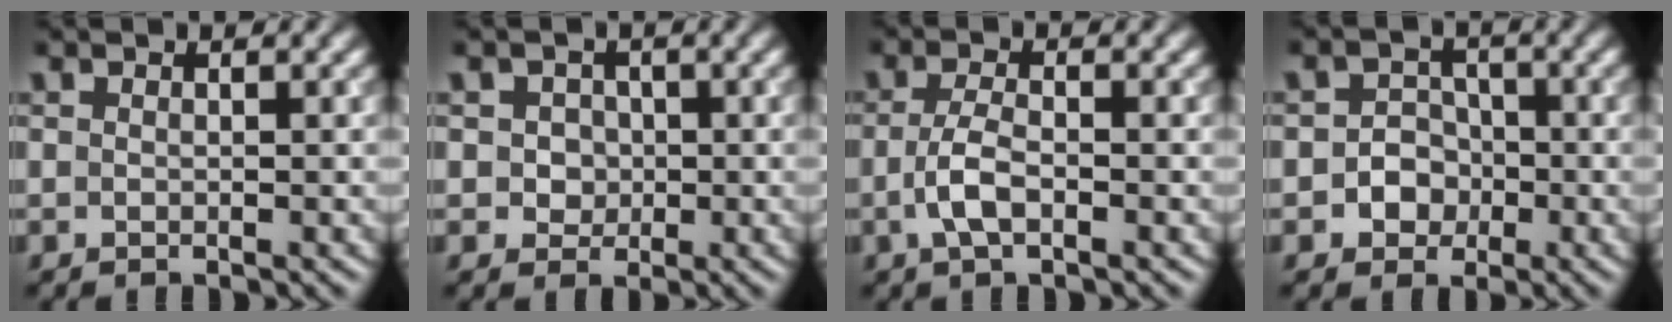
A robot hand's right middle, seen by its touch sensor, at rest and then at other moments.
{"total": 2.0, "force": [0.2, 1.8, 0.8], "torque": [0.001, 0.005, 0.002]}
{"total": 2.6, "force": [-0.9, 0.9, 2.3], "torque": [-0.051, 0.000, -0.022]}
{"total": 3.0, "force": [-0.8, 2.7, 0.9], "torque": [0.015, 0.002, -0.032]}